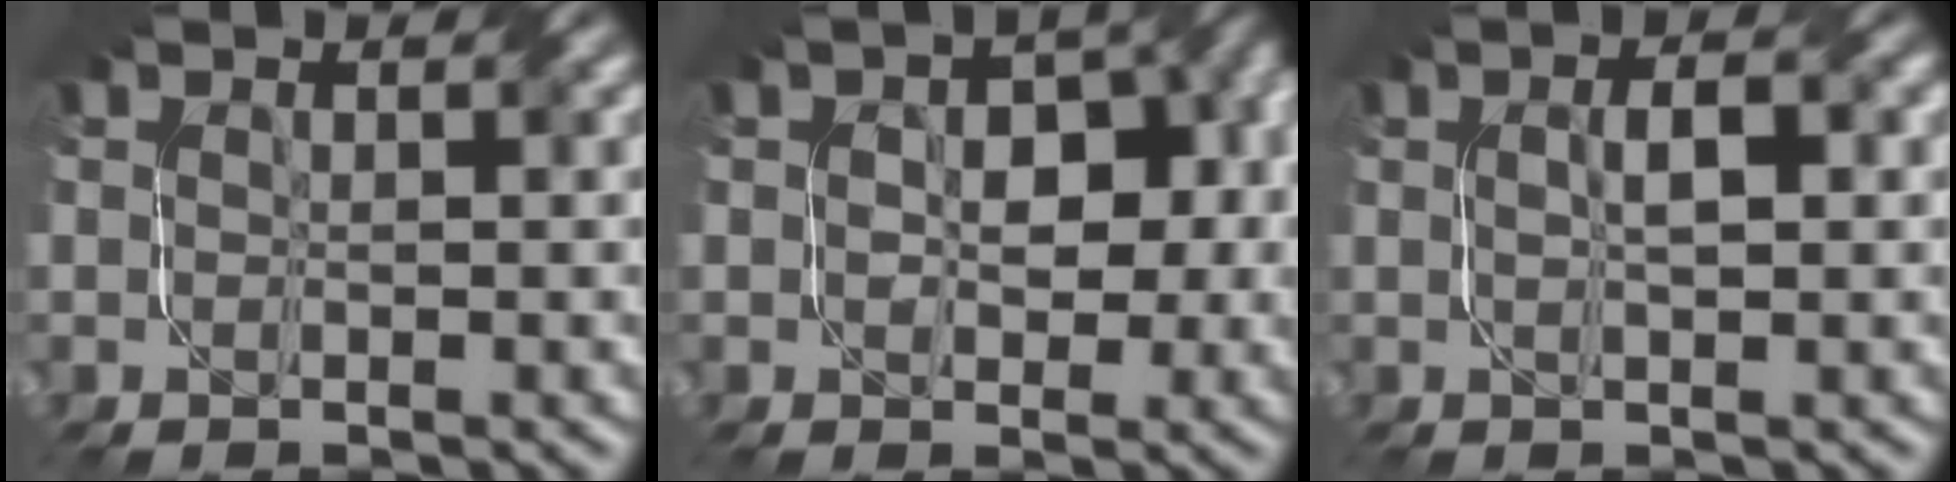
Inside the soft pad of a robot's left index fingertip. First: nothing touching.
{"total": 5.5, "force": [-0.4, 3.7, 4.0], "torque": [-0.041, 0.010, 0.000]}
{"total": 2.0, "force": [0.3, 0.0, 2.0], "torque": [-0.040, 0.008, 0.006]}